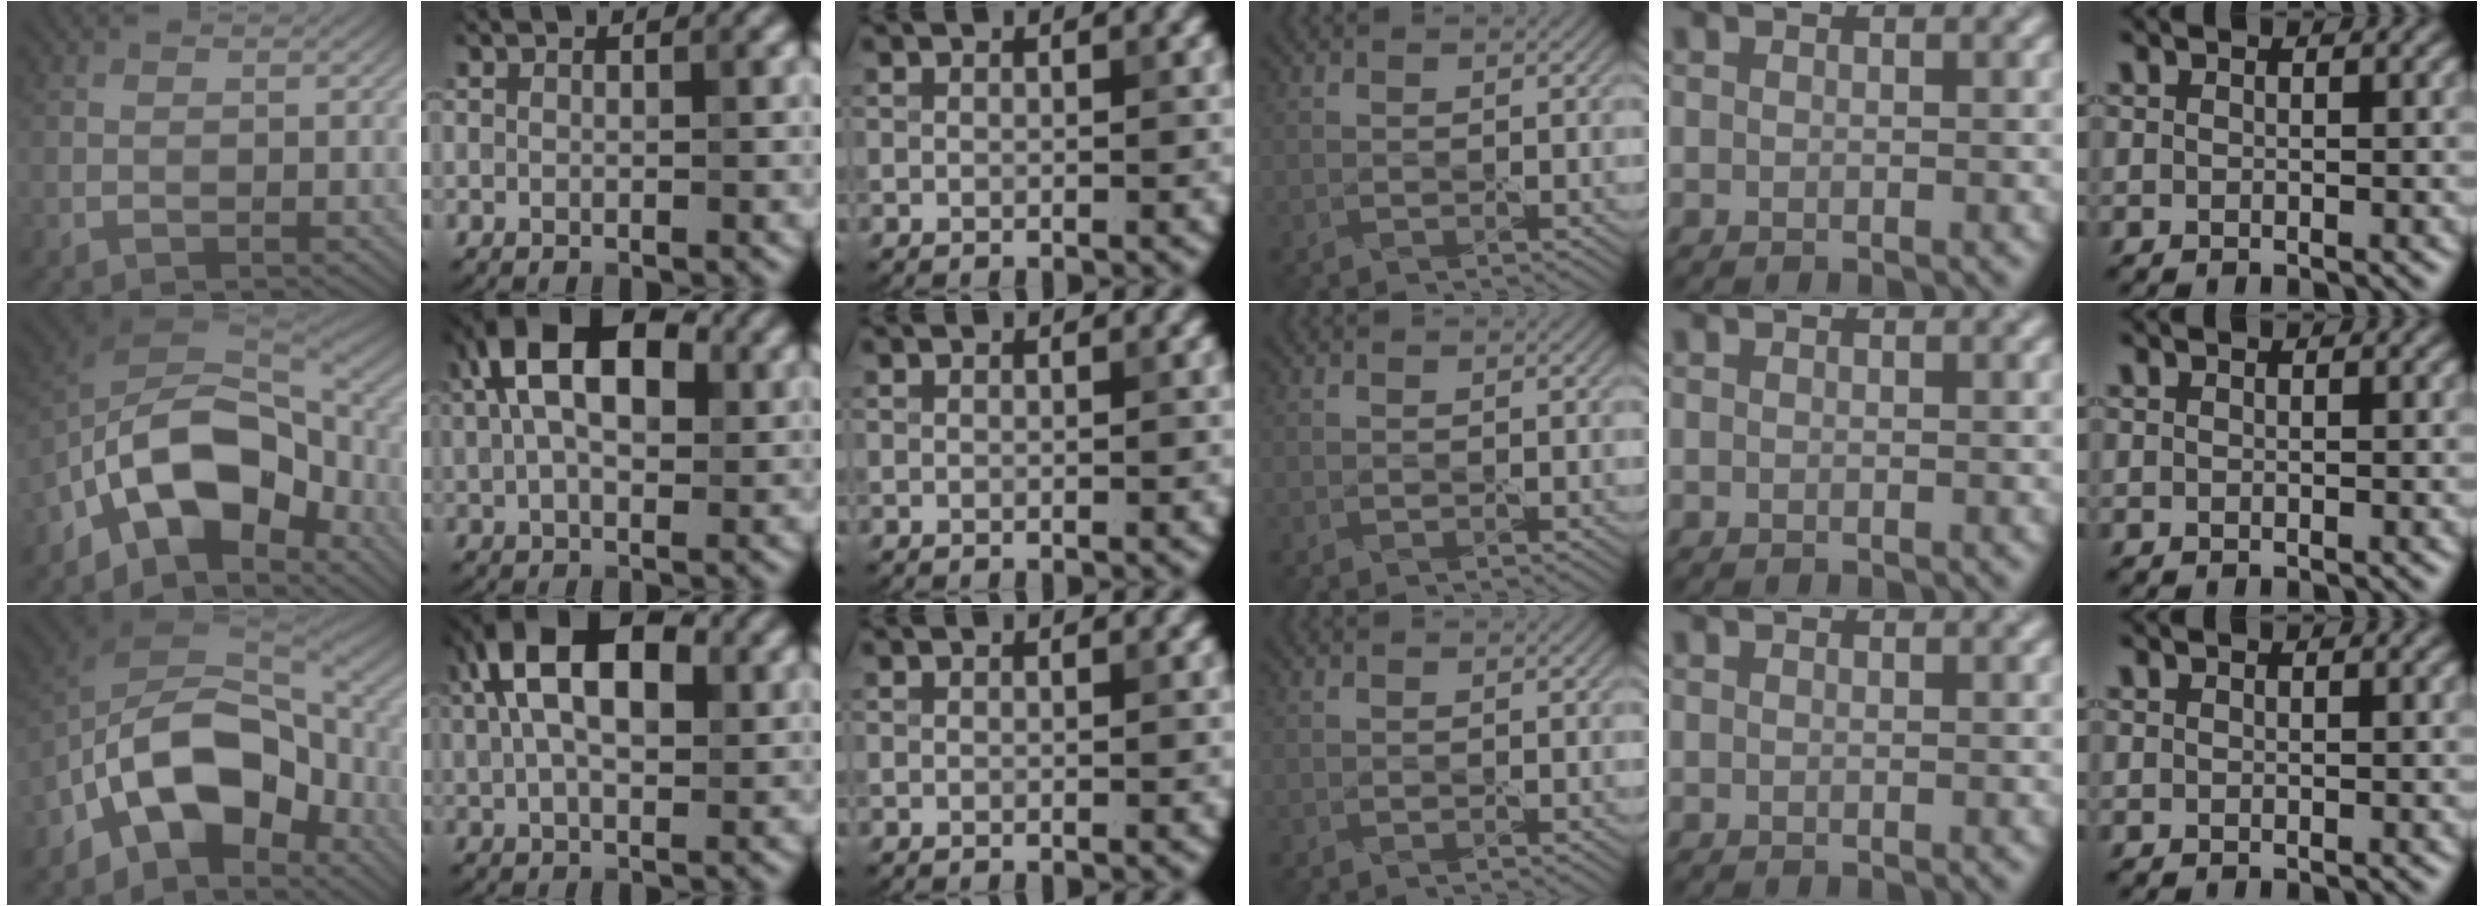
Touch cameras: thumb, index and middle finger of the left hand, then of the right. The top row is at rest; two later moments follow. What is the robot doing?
{"motion": "peel", "object": "shipping label"}